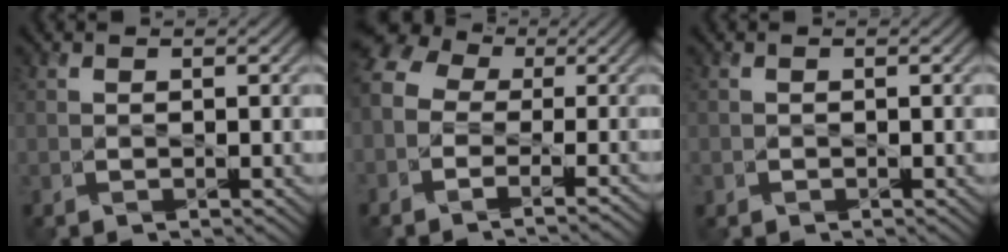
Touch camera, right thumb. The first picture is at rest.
{"total": 8.7, "force": [-2.3, 6.7, 5.1], "torque": [-0.125, -0.008, -0.049]}
{"total": 0.6, "force": [-0.3, 0.5, 0.0], "torque": [0.002, -0.005, -0.007]}